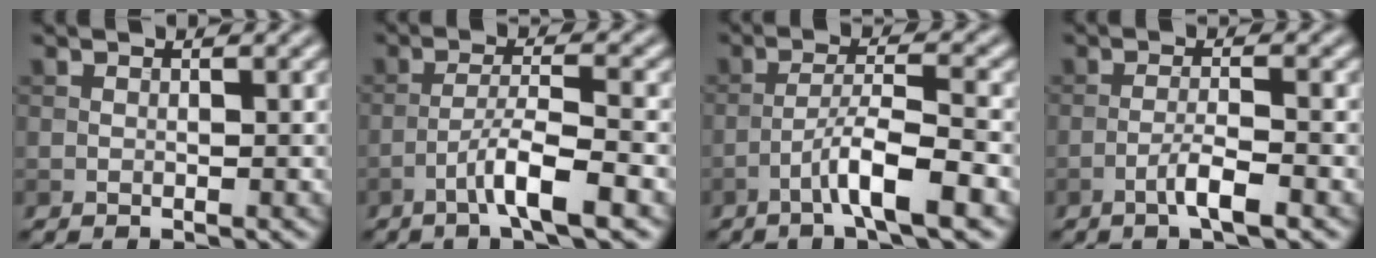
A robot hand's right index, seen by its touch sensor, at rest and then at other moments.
{"total": 4.7, "force": [-2.6, 0.5, 3.9], "torque": [-0.067, 0.011, -0.052]}
{"total": 5.2, "force": [-2.8, 0.6, 4.3], "torque": [-0.073, 0.012, -0.055]}
{"total": 2.9, "force": [-1.5, 0.3, 2.4], "torque": [-0.044, 0.008, -0.034]}